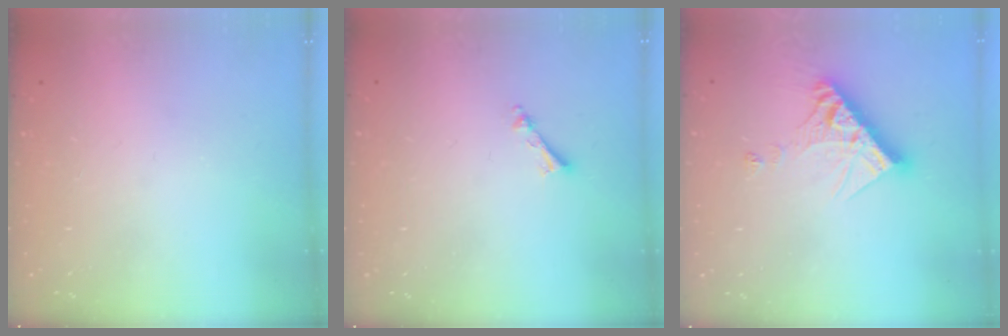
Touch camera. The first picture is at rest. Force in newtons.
{"total": 3.2, "press": 3.2, "slide": 0.3}
{"total": 11.6, "press": 11.5, "slide": 1.1}